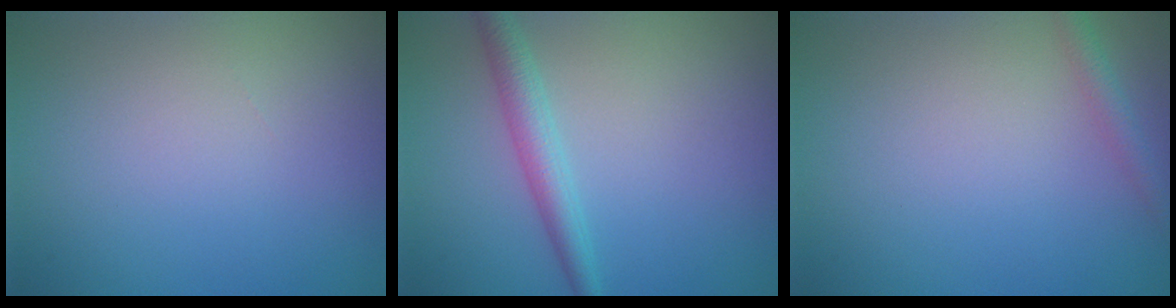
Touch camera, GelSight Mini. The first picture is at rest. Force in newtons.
{"total": 2.7, "press": 2.7, "slide": 0.1}
{"total": 1.4, "press": 1.4, "slide": 0.1}